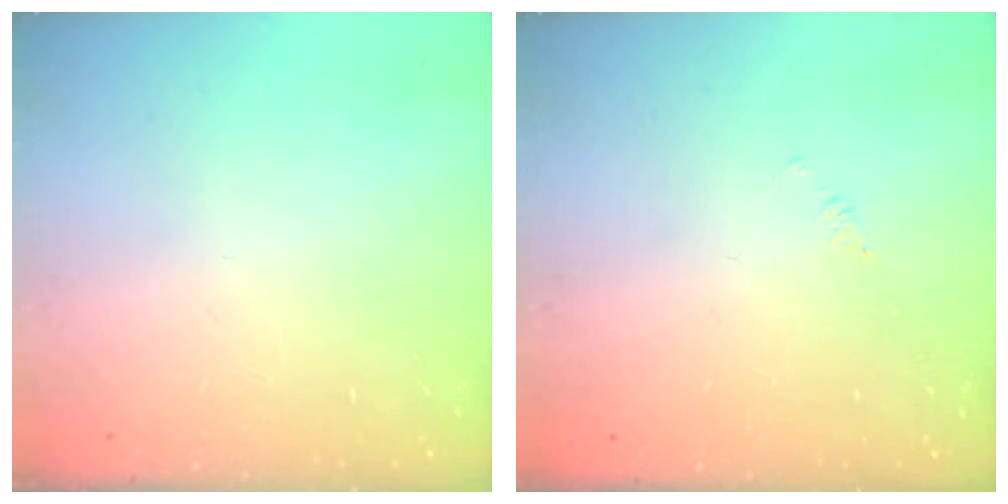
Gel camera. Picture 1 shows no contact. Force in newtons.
{"total": 1.7, "press": 1.7, "slide": 0.3}